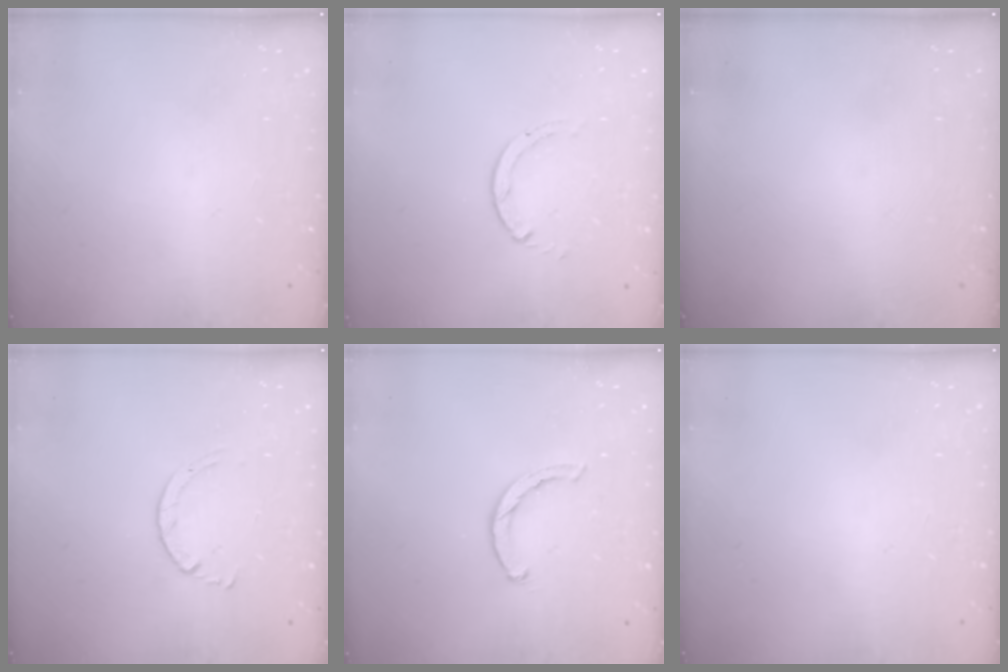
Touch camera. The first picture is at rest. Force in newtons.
{"total": 0.9, "press": 0.9, "slide": 0.1}
{"total": 0.0}
{"total": 1.7, "press": 1.7, "slide": 0.2}
{"total": 2.3, "press": 2.3, "slide": 0.4}
{"total": 2.5, "press": 2.5, "slide": 0.2}